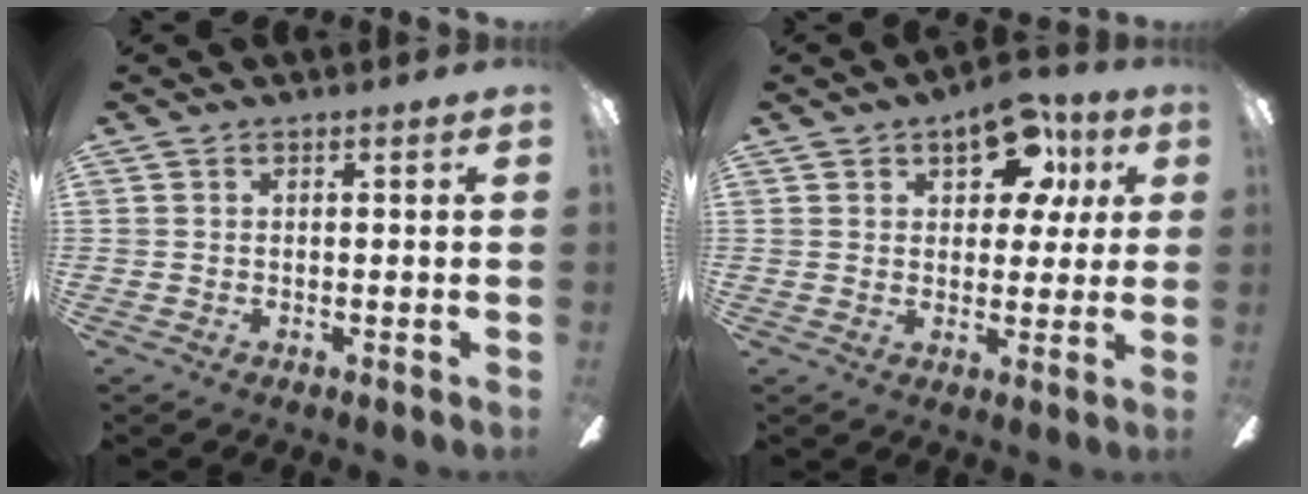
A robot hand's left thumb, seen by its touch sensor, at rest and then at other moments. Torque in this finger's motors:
{"motor_torque": [0.29, 0.19, 0.00, 0.01, 0.01]}